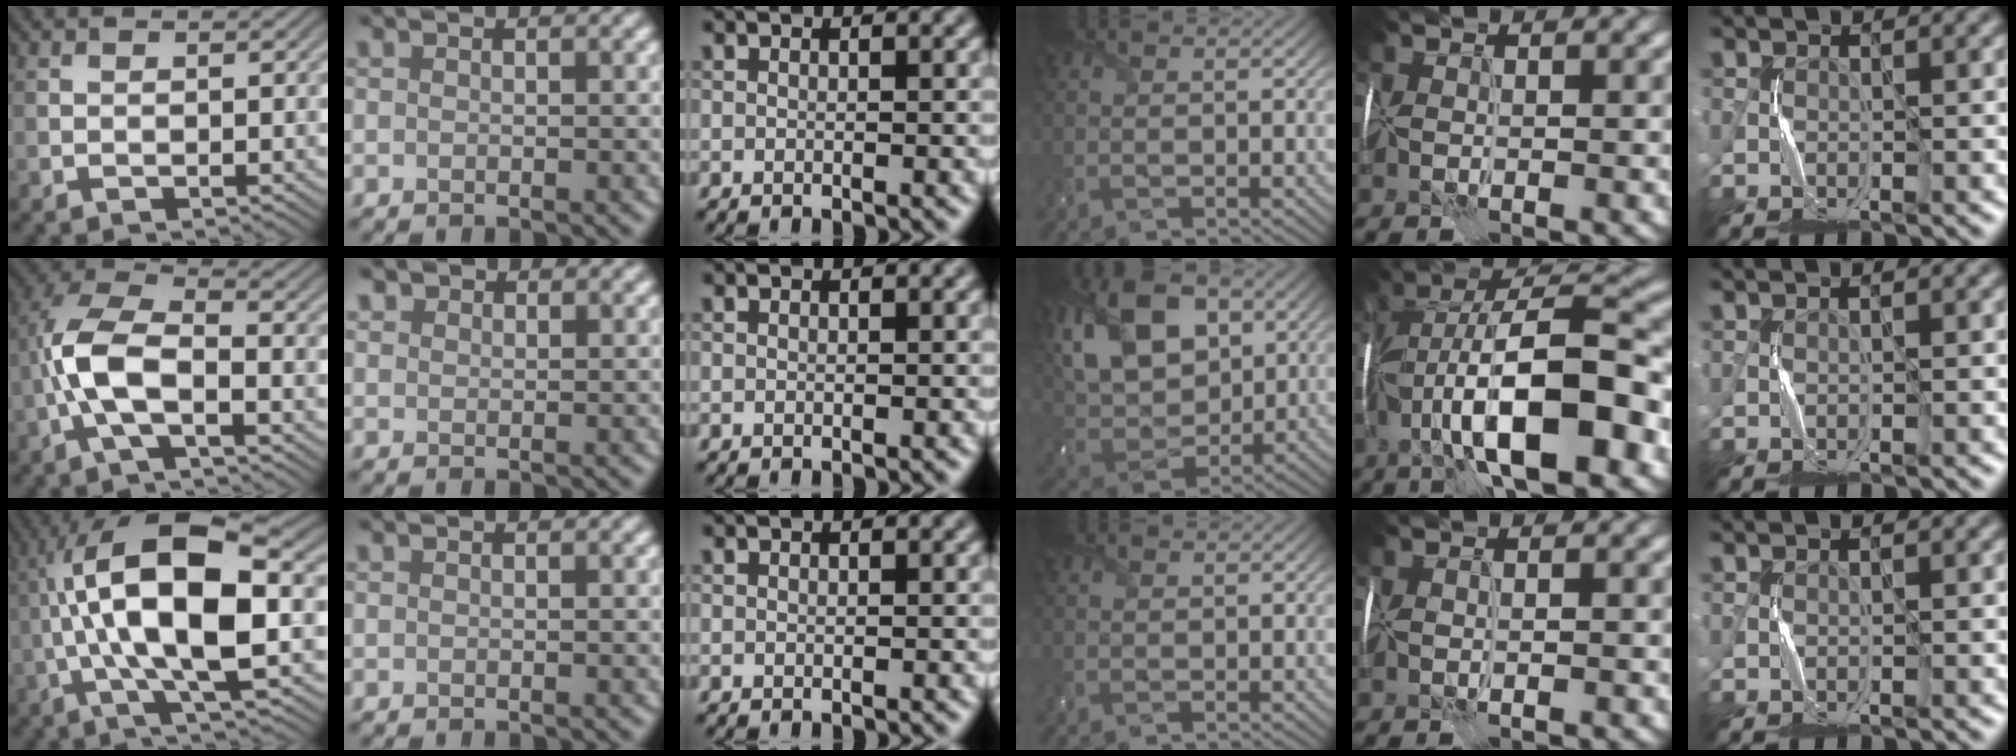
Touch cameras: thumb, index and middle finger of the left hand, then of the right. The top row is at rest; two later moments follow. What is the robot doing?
{"motion": "wrap", "object": "felt sheet"}